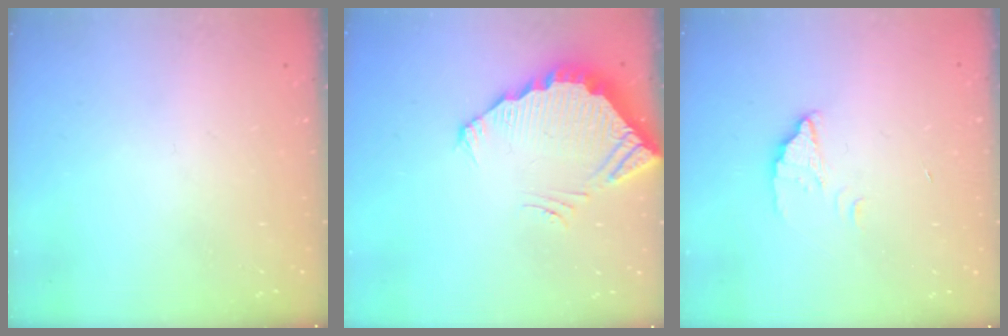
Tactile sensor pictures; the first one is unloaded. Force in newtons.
{"total": 3.8, "press": 3.8, "slide": 0.2}
{"total": 1.8, "press": 1.8, "slide": 0.1}